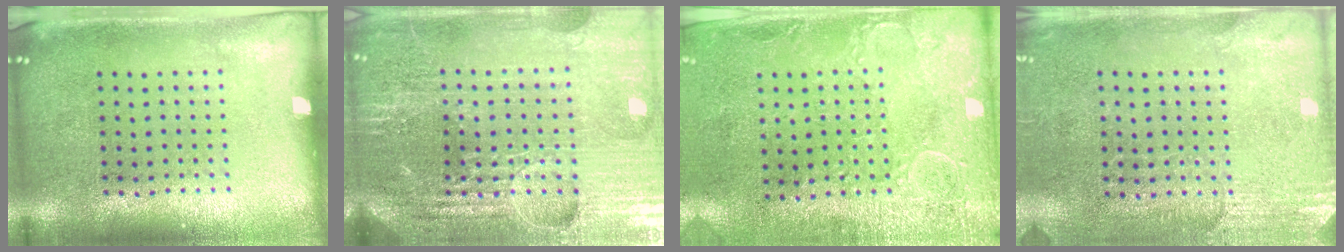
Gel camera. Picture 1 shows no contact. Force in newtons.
{"total": 5.7, "press": 5.2, "slide": 2.3}
{"total": 2.9, "press": 2.3, "slide": 1.8}
{"total": 2.7, "press": 2.4, "slide": 1.3}